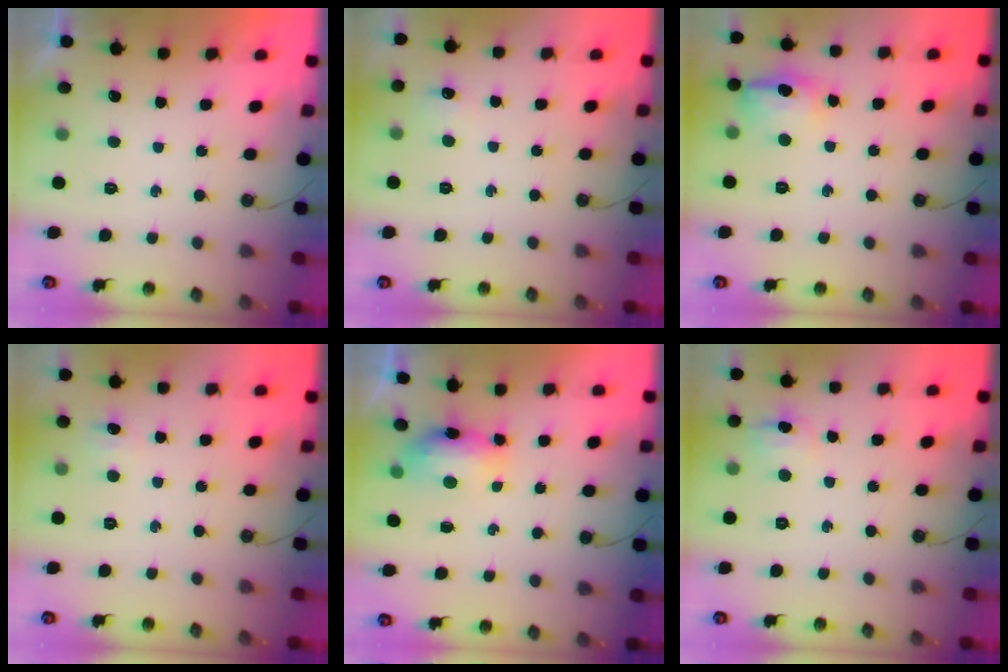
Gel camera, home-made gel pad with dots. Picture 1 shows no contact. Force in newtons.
{"total": 5.2, "press": 5.1, "slide": 0.7}
{"total": 13.3, "press": 13.2, "slide": 1.4}
{"total": 3.1, "press": 3.0, "slide": 0.7}
{"total": 7.2, "press": 7.1, "slide": 1.0}
{"total": 6.1, "press": 6.1, "slide": 0.6}